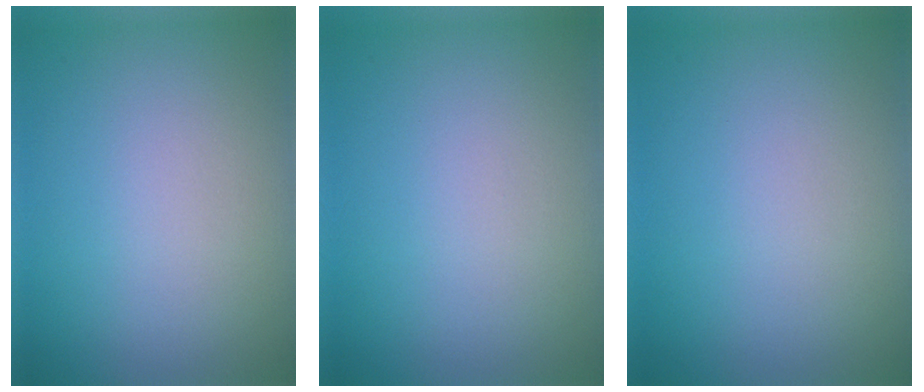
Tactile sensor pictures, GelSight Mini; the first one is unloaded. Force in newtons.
{"total": 0.0}
{"total": 0.0}